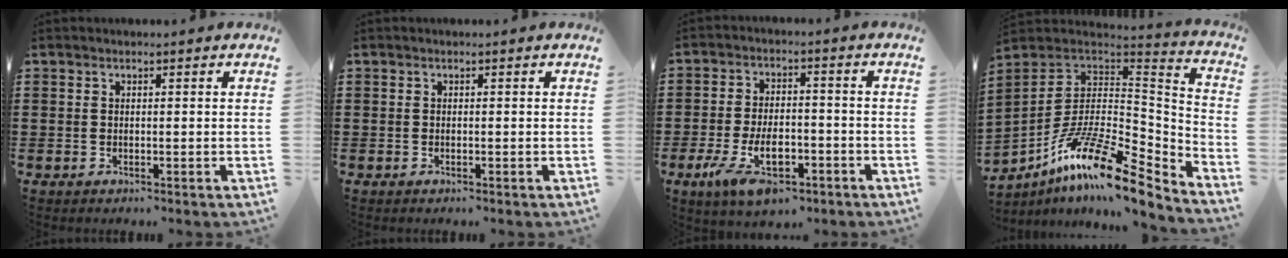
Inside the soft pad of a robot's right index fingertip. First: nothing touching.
{"total": 0.0}
{"total": 9.0, "force": [-4.4, 4.0, 6.7], "torque": [-0.131, -0.003, -0.079]}
{"total": 16.4, "force": [-9.8, 4.7, 12.2], "torque": [-0.219, 0.017, -0.177]}